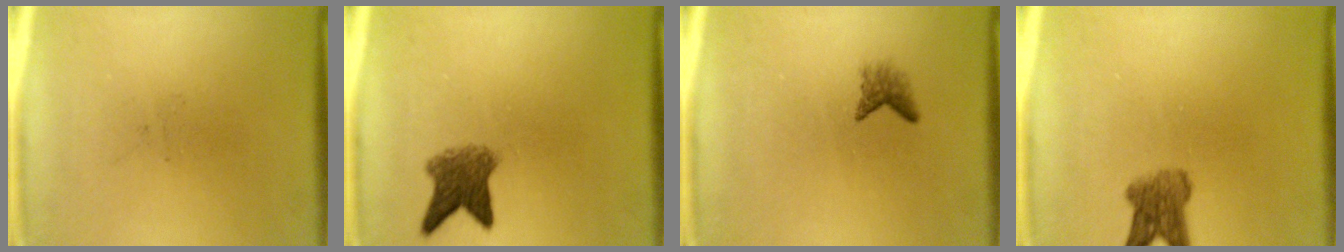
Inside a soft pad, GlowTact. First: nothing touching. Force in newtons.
{"total": 4.7}
{"total": 1.6}
{"total": 4.7}